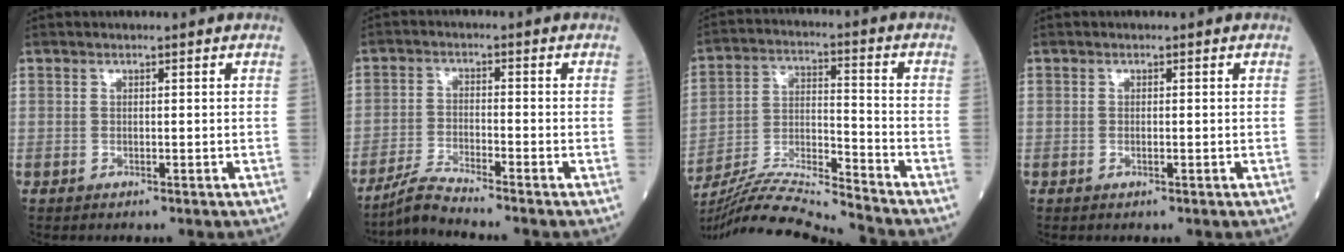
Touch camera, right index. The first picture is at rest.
{"total": 4.7, "force": [-4.3, -1.5, 1.2], "torque": [-0.034, -0.025, -0.084]}
{"total": 14.4, "force": [-13.7, -2.2, 3.9], "torque": [-0.075, 0.009, -0.249]}
{"total": 0.6, "force": [-0.2, 0.1, 0.5], "torque": [-0.011, -0.001, -0.002]}